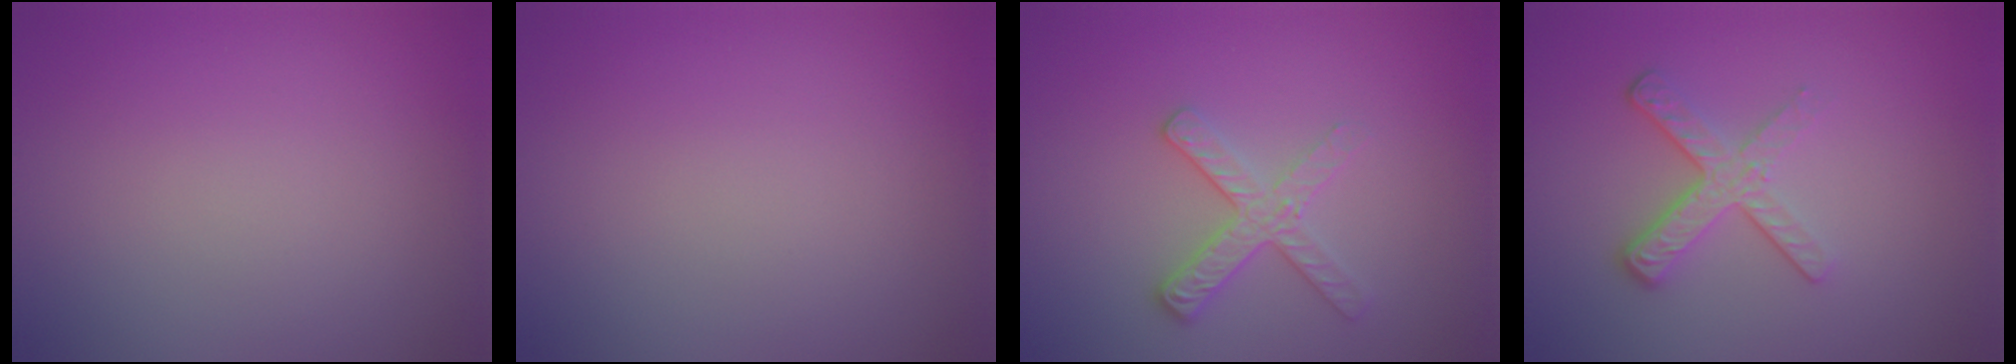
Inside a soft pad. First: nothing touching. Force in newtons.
{"total": 0.0}
{"total": 2.7, "press": 2.5, "slide": 1.1}
{"total": 3.6, "press": 2.4, "slide": 2.6}